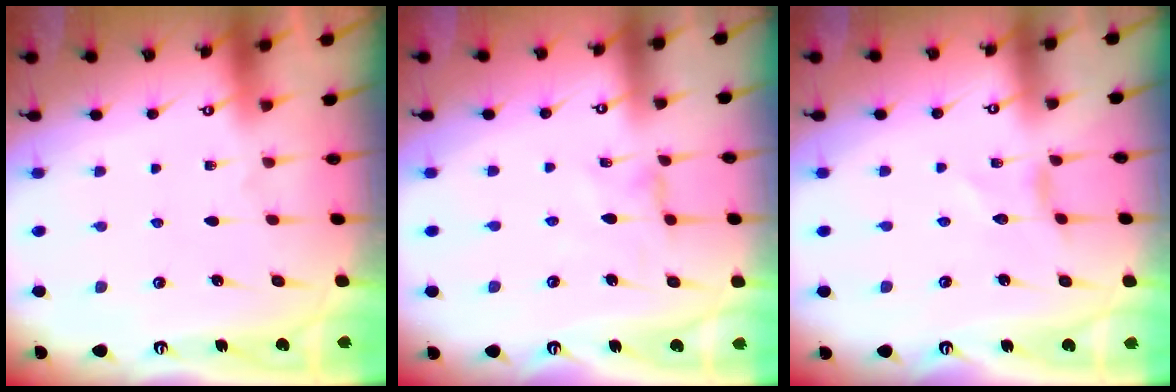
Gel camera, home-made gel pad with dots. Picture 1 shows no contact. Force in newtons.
{"total": 0.0}
{"total": 0.5, "press": 0.5, "slide": 0.1}